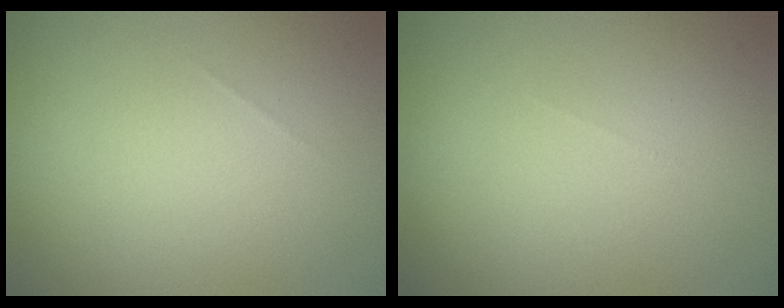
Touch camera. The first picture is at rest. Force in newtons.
{"total": 0.0}